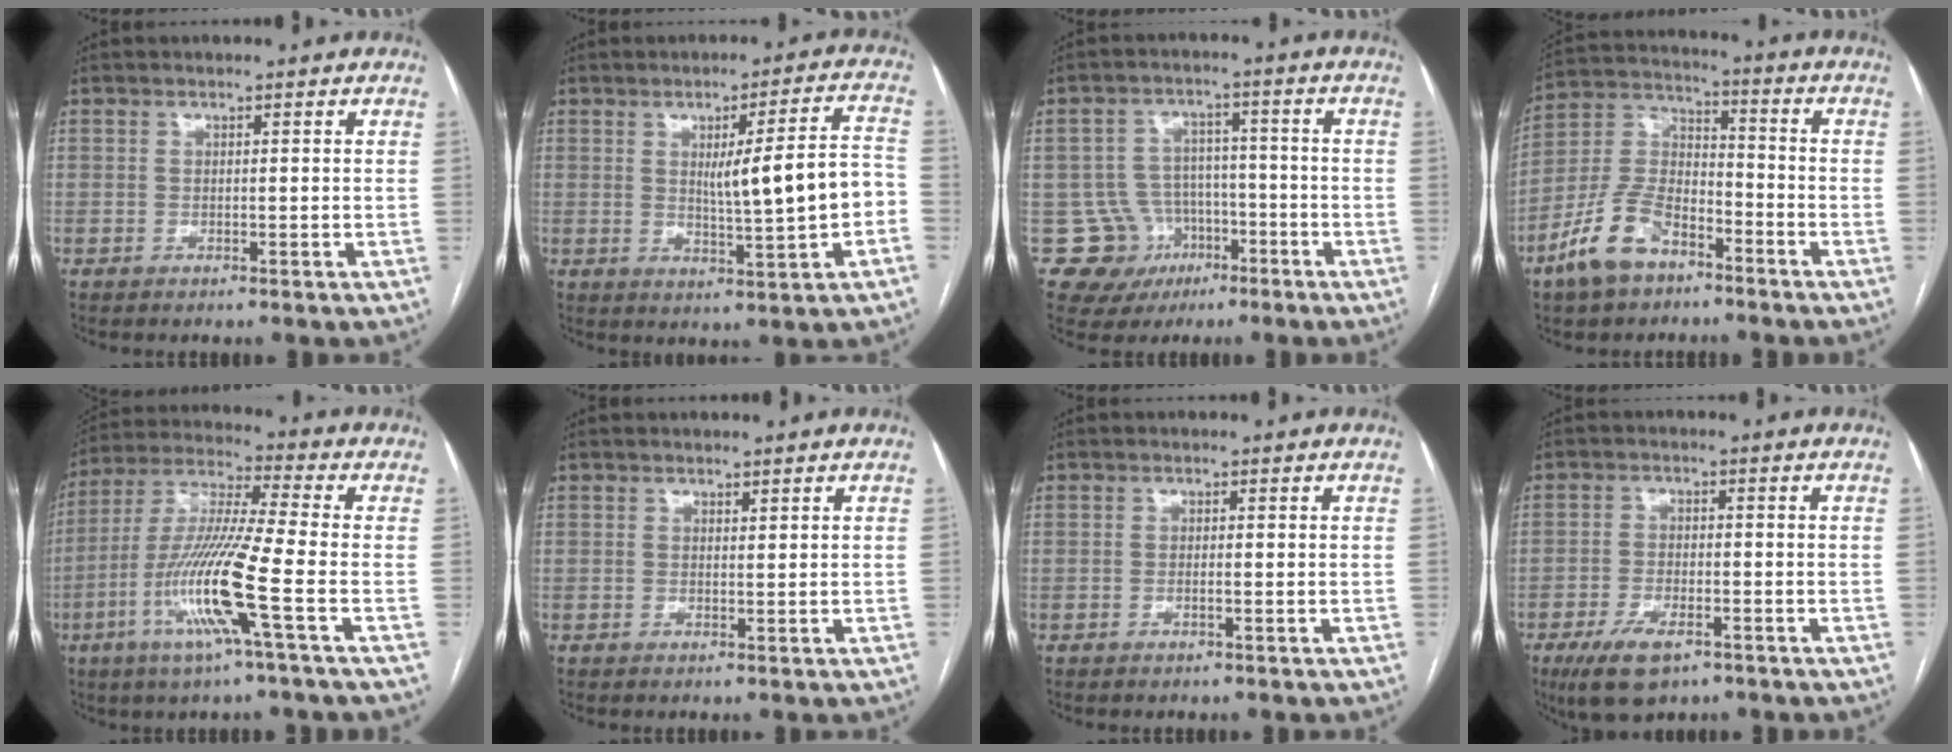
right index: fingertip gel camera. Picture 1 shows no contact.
{"total": 10.2, "force": [-0.7, 0.4, 10.1], "torque": [-0.139, 0.016, -0.005]}
{"total": 9.3, "force": [-3.9, 8.5, 0.8], "torque": [-0.013, 0.028, -0.046]}
{"total": 13.6, "force": [-9.0, 6.4, 7.9], "torque": [-0.170, 0.019, -0.175]}
{"total": 14.6, "force": [-5.1, -0.8, 13.7], "torque": [-0.281, -0.013, -0.104]}
{"total": 0.6, "force": [0.5, 0.1, 0.2], "torque": [-0.004, -0.004, 0.008]}
{"total": 0.7, "force": [-0.3, 0.0, 0.7], "torque": [-0.014, 0.001, -0.004]}
{"total": 7.0, "force": [-4.3, 2.7, 4.8], "torque": [-0.097, -0.010, -0.071]}